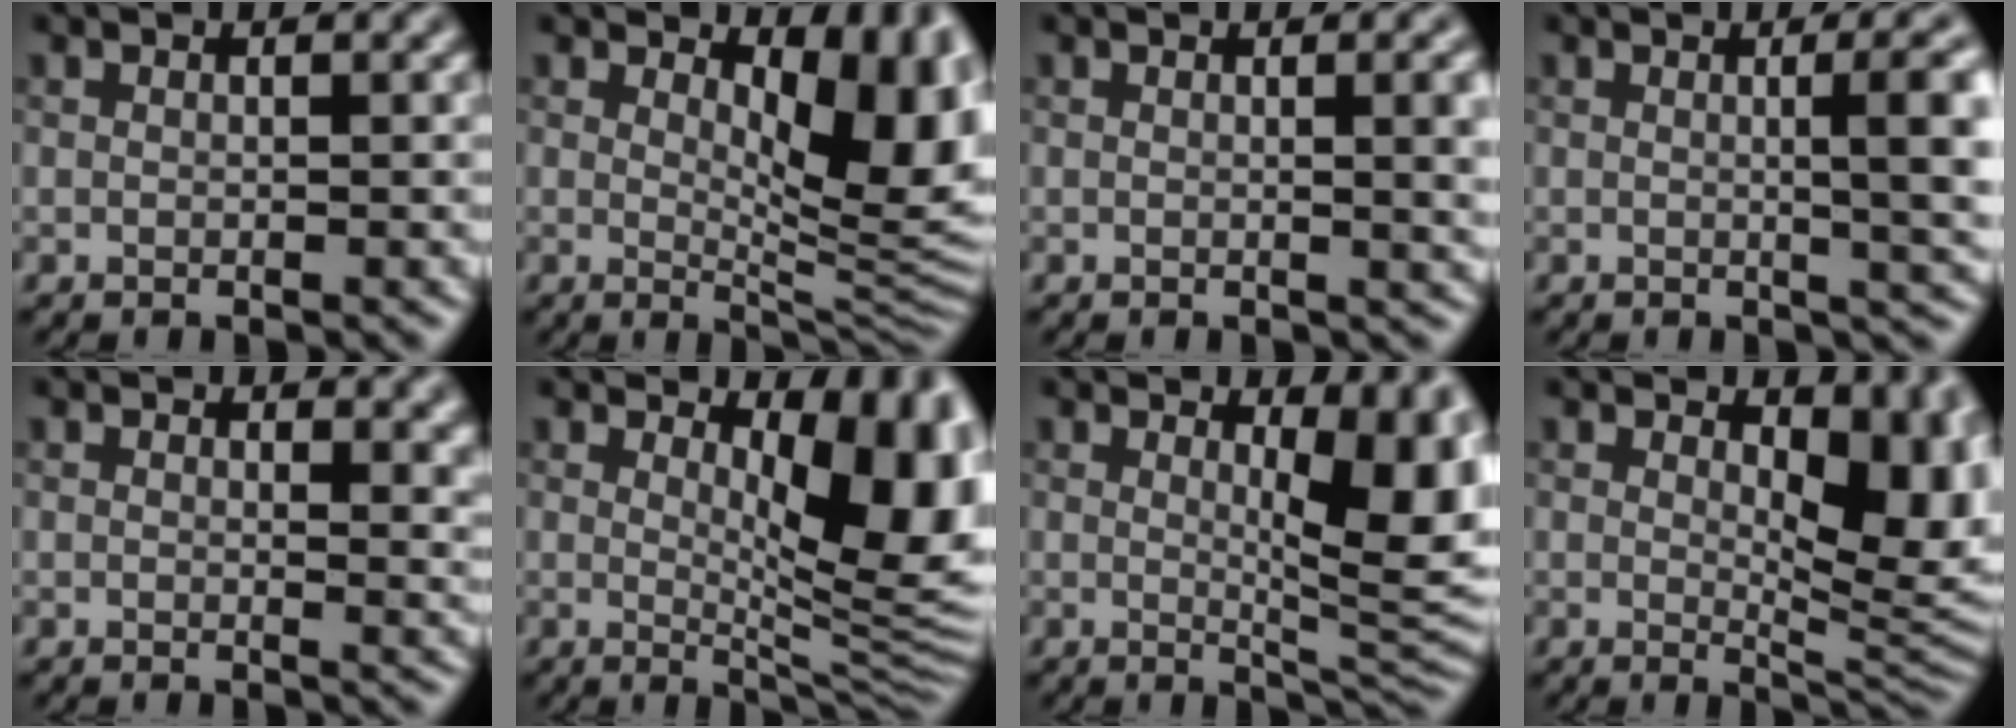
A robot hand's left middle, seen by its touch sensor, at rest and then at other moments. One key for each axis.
{"total": 8.9, "fx": 2.7, "fy": 4.0, "fz": 7.5, "tx": -0.099, "ty": -0.016, "tz": 0.044}
{"total": 3.9, "fx": 0.5, "fy": 1.2, "fz": 3.6, "tx": -0.036, "ty": 0.007, "tz": 0.004}
{"total": 6.4, "fx": 0.5, "fy": 1.9, "fz": 6.0, "tx": -0.061, "ty": 0.009, "tz": 0.006}
{"total": 2.7, "fx": 1.2, "fy": 1.4, "fz": 1.9, "tx": -0.020, "ty": -0.008, "tz": 0.017}
{"total": 9.4, "fx": 2.4, "fy": 3.9, "fz": 8.2, "tx": -0.108, "ty": -0.013, "tz": 0.041}
{"total": 7.4, "fx": 1.7, "fy": 2.5, "fz": 6.7, "tx": -0.084, "ty": -0.014, "tz": 0.034}
{"total": 7.1, "fx": 1.9, "fy": 3.7, "fz": 5.8, "tx": -0.076, "ty": -0.015, "tz": 0.029}